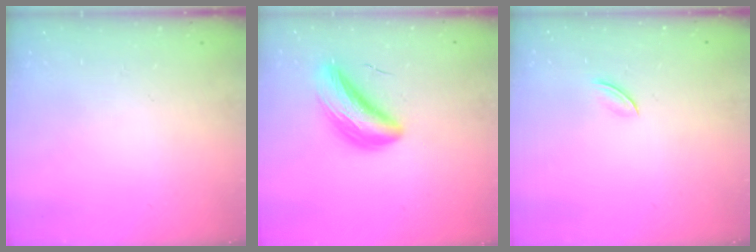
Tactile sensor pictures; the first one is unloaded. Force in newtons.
{"total": 9.4, "press": 9.3, "slide": 1.7}
{"total": 2.3, "press": 2.2, "slide": 0.7}